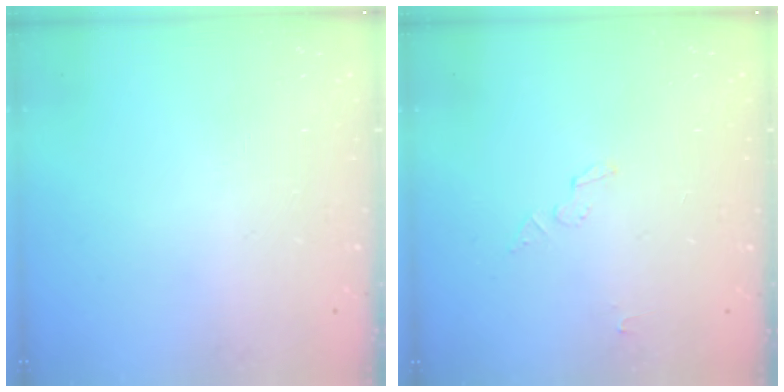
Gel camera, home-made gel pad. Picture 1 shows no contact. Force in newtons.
{"total": 2.8, "press": 2.8, "slide": 0.1}